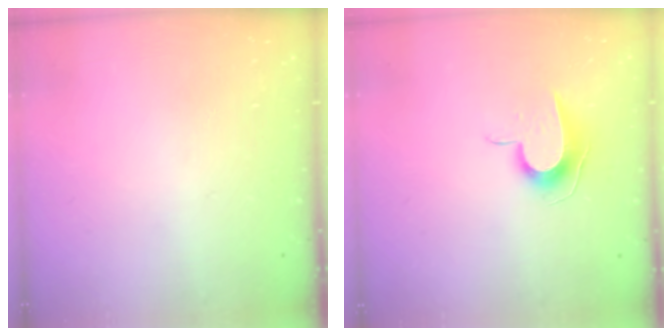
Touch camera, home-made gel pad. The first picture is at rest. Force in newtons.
{"total": 8.8, "press": 8.7, "slide": 0.8}